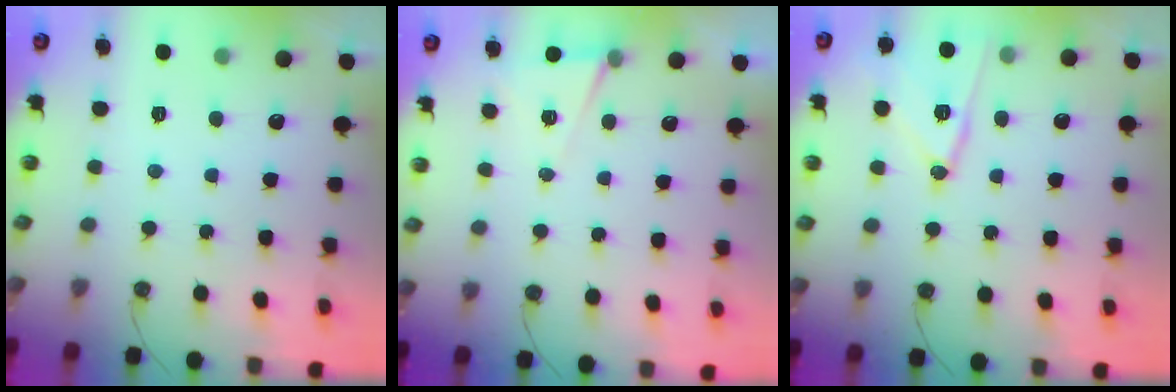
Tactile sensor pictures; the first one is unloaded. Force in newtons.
{"total": 6.2, "press": 4.2, "slide": 4.5}
{"total": 13.3, "press": 13.3, "slide": 0.4}